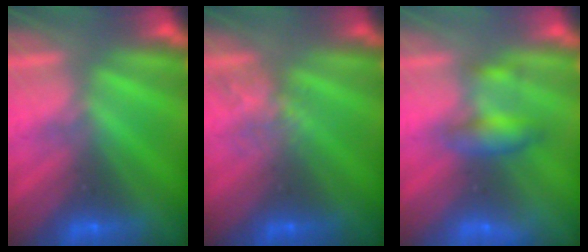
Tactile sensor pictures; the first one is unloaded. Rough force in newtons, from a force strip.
{"total": 2.1}
{"total": 2.0}